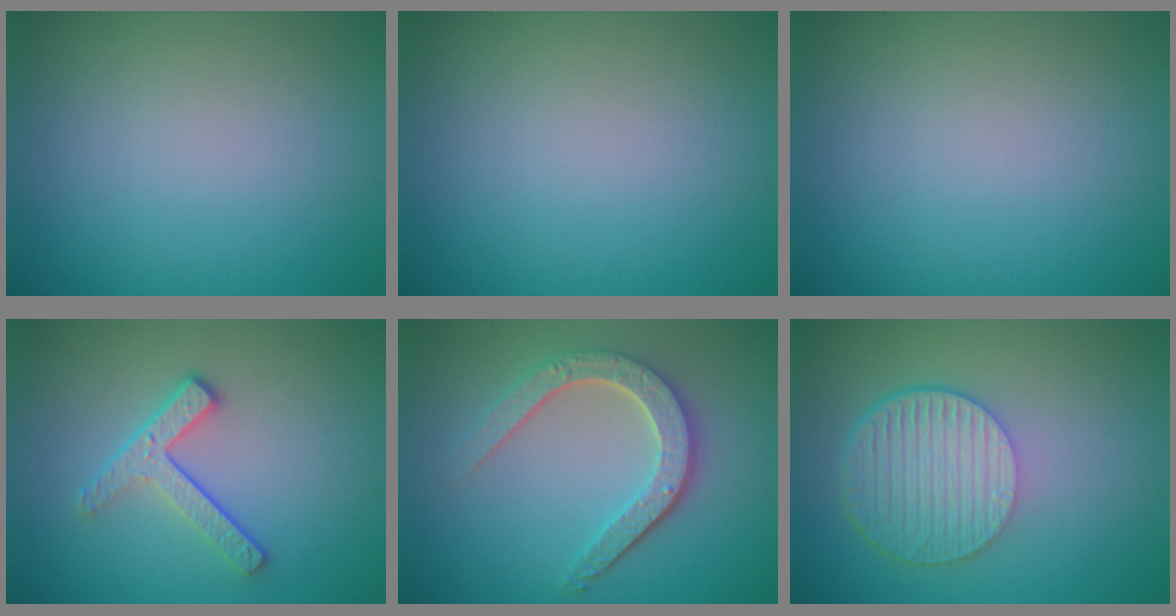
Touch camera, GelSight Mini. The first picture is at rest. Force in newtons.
{"total": 0.0}
{"total": 0.0}
{"total": 3.1, "press": 2.5, "slide": 1.8}
{"total": 4.7, "press": 3.6, "slide": 3.0}
{"total": 6.8, "press": 4.9, "slide": 4.8}